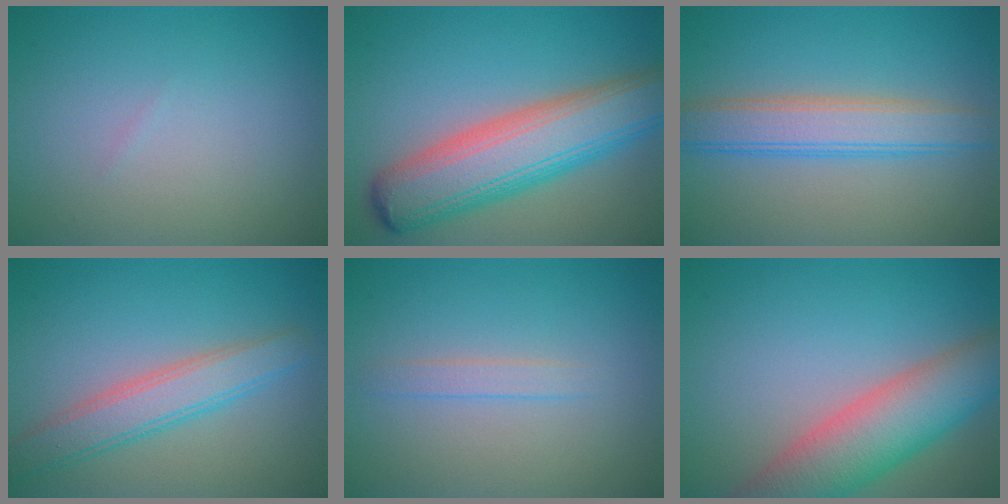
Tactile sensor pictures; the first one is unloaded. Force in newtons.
{"total": 9.3, "press": 9.3, "slide": 0.3}
{"total": 4.9, "press": 4.9, "slide": 0.3}
{"total": 4.3, "press": 4.3, "slide": 0.1}
{"total": 1.3, "press": 1.3, "slide": 0.1}
{"total": 8.7, "press": 8.6, "slide": 0.5}